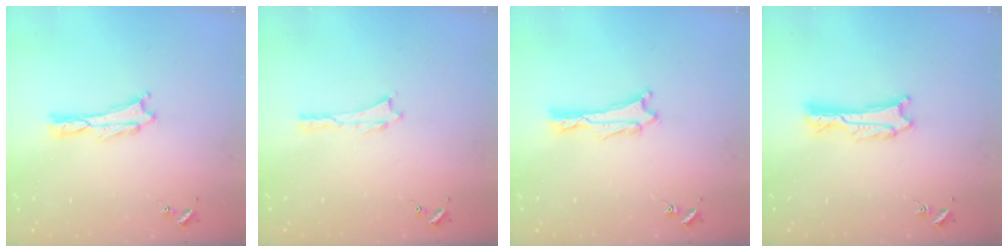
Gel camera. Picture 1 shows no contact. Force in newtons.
{"total": 0.0}
{"total": 1.0, "press": 1.0, "slide": 0.1}
{"total": 1.8, "press": 1.8, "slide": 0.2}